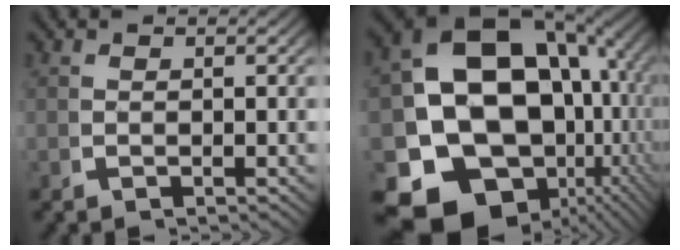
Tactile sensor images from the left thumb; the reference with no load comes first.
{"total": 22.9, "force": [-3.0, 16.5, 15.5], "torque": [-0.286, -0.076, -0.031]}